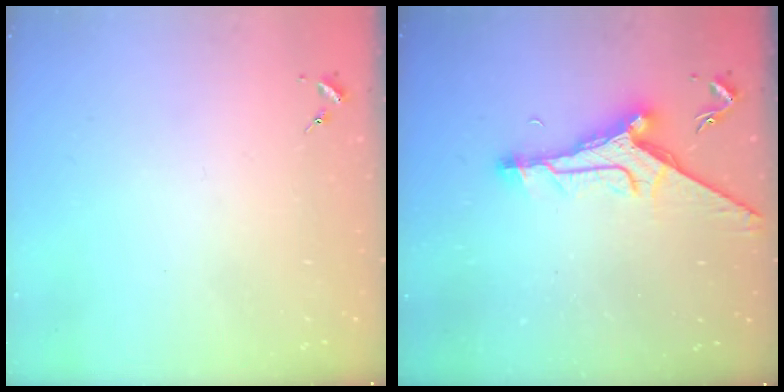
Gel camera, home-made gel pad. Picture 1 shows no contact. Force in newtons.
{"total": 12.0, "press": 12.0, "slide": 0.9}